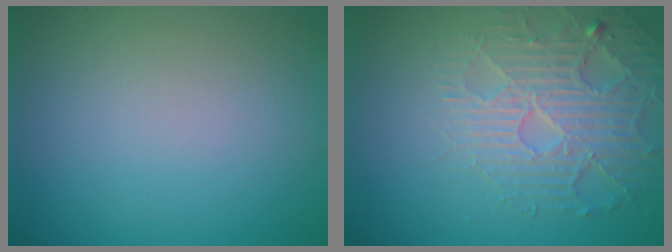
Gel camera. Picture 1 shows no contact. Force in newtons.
{"total": 4.7, "press": 4.1, "slide": 2.4}